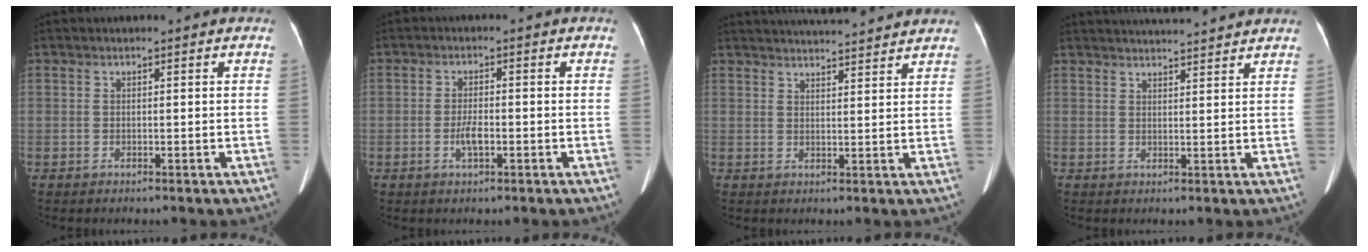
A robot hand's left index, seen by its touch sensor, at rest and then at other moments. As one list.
[{"total": 2.8, "force": [-1.0, 0.8, 2.5], "torque": [-0.052, 0.001, -0.018]}, {"total": 11.6, "force": [10.9, 0.9, 3.6], "torque": [-0.059, 0.018, 0.144]}, {"total": 9.2, "force": [8.7, 0.5, 2.9], "torque": [-0.047, 0.022, 0.115]}]